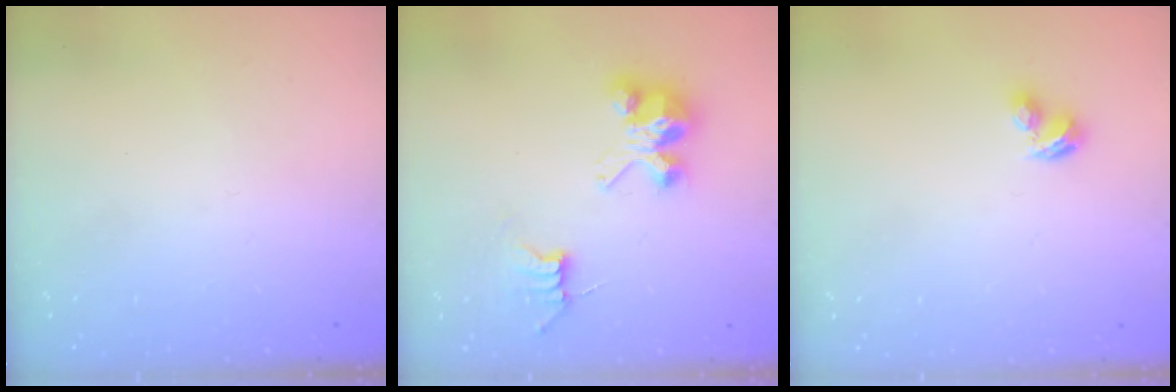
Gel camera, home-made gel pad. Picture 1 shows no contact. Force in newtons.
{"total": 7.1, "press": 7.1, "slide": 0.2}
{"total": 2.9, "press": 2.8, "slide": 0.5}